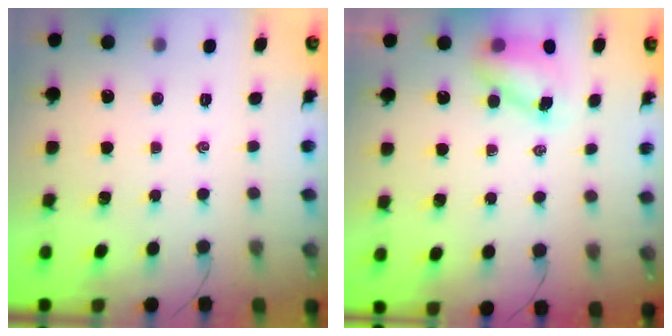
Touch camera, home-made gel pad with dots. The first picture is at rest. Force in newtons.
{"total": 6.4, "press": 6.3, "slide": 0.8}